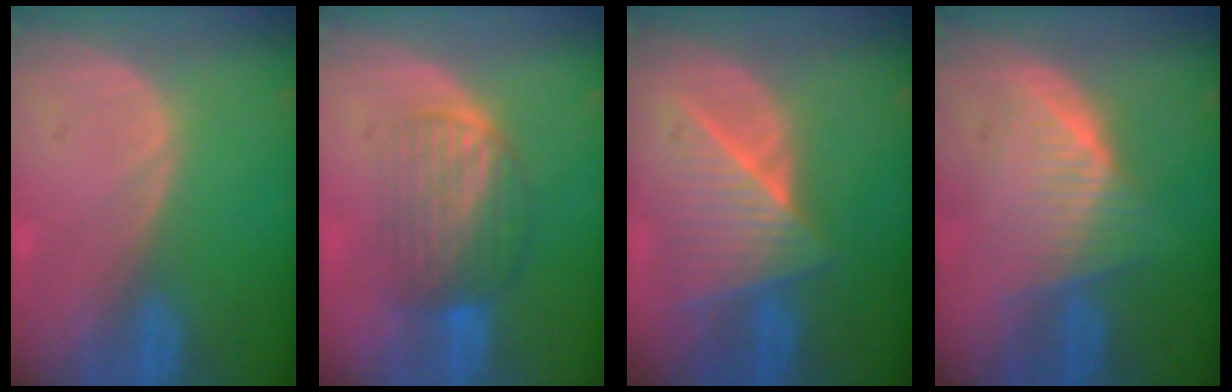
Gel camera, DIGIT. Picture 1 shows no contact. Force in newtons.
{"total": 6.6, "press": 6.3, "slide": 1.9}
{"total": 7.7, "press": 7.6, "slide": 1.2}
{"total": 6.5, "press": 6.2, "slide": 1.8}